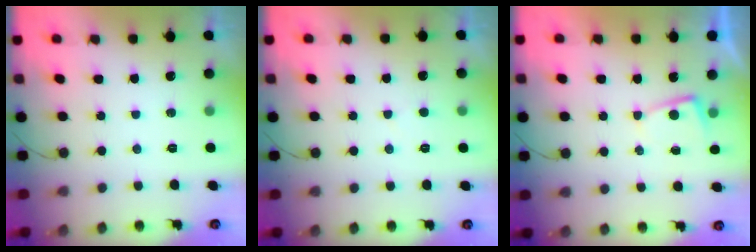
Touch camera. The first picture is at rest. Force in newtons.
{"total": 2.3, "press": 2.3, "slide": 0.3}
{"total": 2.7, "press": 2.7, "slide": 0.3}